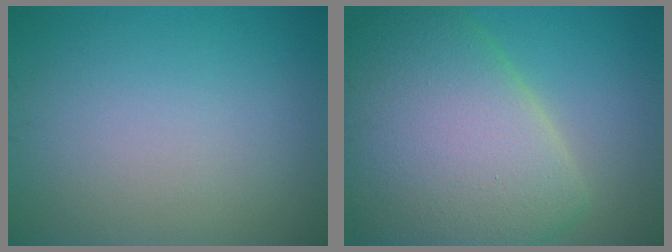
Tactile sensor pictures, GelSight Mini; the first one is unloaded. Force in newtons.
{"total": 12.1, "press": 12.0, "slide": 1.0}